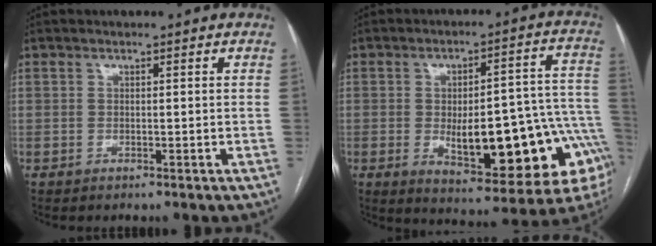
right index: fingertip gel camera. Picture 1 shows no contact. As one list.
[{"total": 22.2, "force": [-5.8, 6.9, 20.3], "torque": [-0.189, 0.030, -0.056]}]